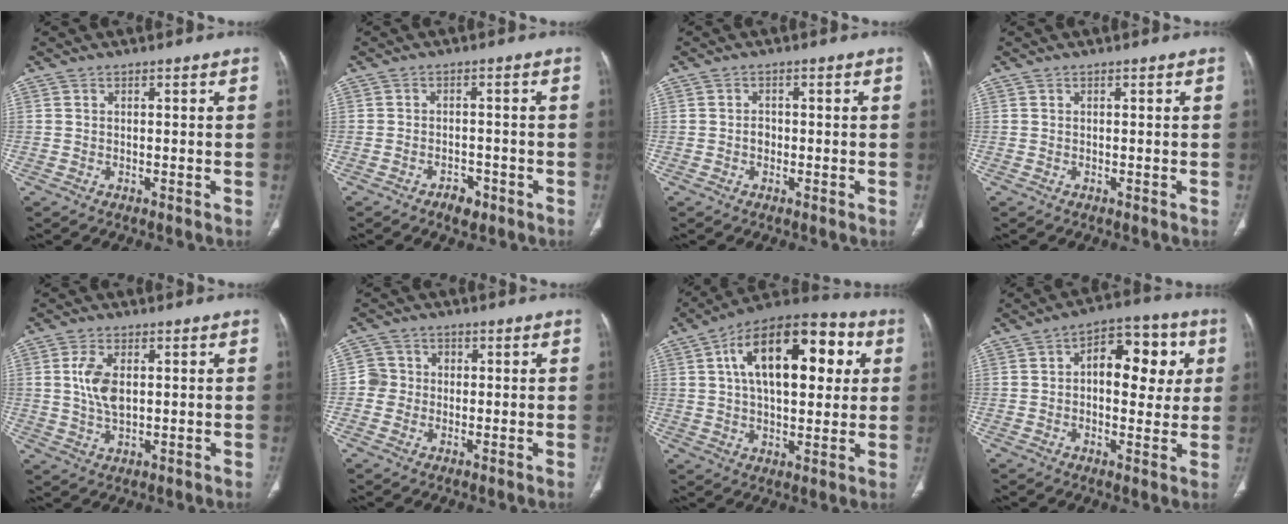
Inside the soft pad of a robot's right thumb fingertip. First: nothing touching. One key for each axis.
{"total": 3.0, "fx": -2.0, "fy": 1.7, "fz": 1.5, "tx": -0.014, "ty": 0.010, "tz": -0.027}
{"total": 1.5, "fx": -0.4, "fy": 1.2, "fz": 0.8, "tx": -0.005, "ty": 0.006, "tz": -0.008}
{"total": 0.0}
{"total": 6.6, "fx": 1.2, "fy": 3.5, "fz": 5.4, "tx": -0.111, "ty": -0.005, "tz": 0.024}
{"total": 4.2, "fx": -0.2, "fy": 4.1, "fz": 0.6, "tx": 0.017, "ty": 0.010, "tz": -0.012}
{"total": 22.9, "fx": 6.1, "fy": 11.7, "fz": 18.7, "tx": -0.262, "ty": 0.017, "tz": 0.085}
{"total": 13.8, "fx": 2.7, "fy": 7.9, "fz": 10.9, "tx": -0.108, "ty": 0.019, "tz": 0.033}